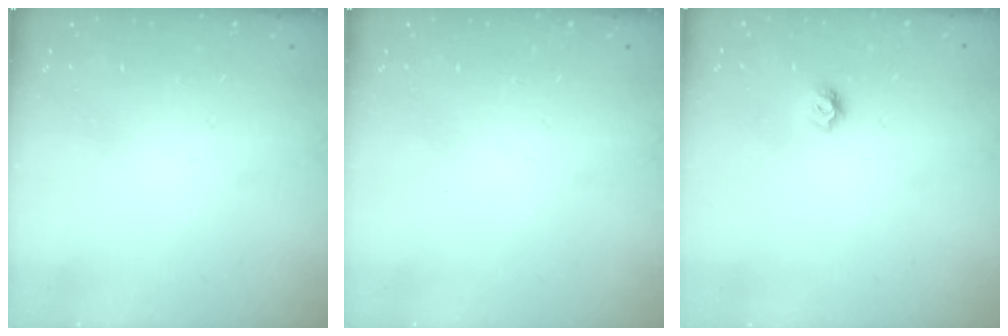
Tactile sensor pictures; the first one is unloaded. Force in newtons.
{"total": 0.0}
{"total": 5.6, "press": 5.6, "slide": 0.7}